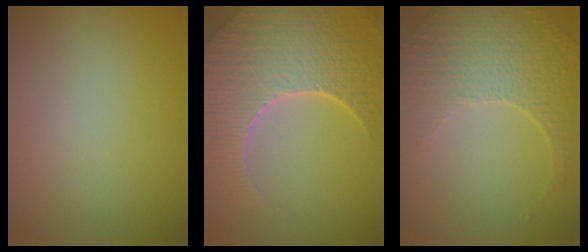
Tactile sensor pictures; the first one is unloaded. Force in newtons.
{"total": 8.7, "press": 6.0, "slide": 6.3}
{"total": 5.2, "press": 3.6, "slide": 3.7}